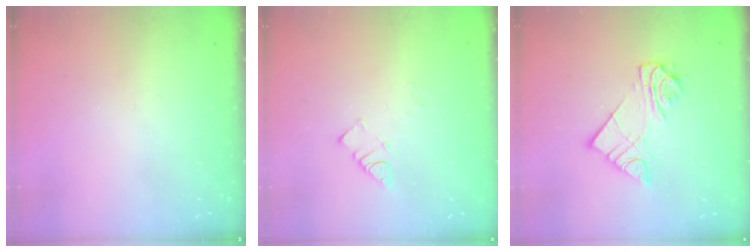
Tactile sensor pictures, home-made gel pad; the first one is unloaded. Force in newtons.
{"total": 4.0, "press": 4.0, "slide": 0.4}
{"total": 9.8, "press": 9.8, "slide": 0.7}